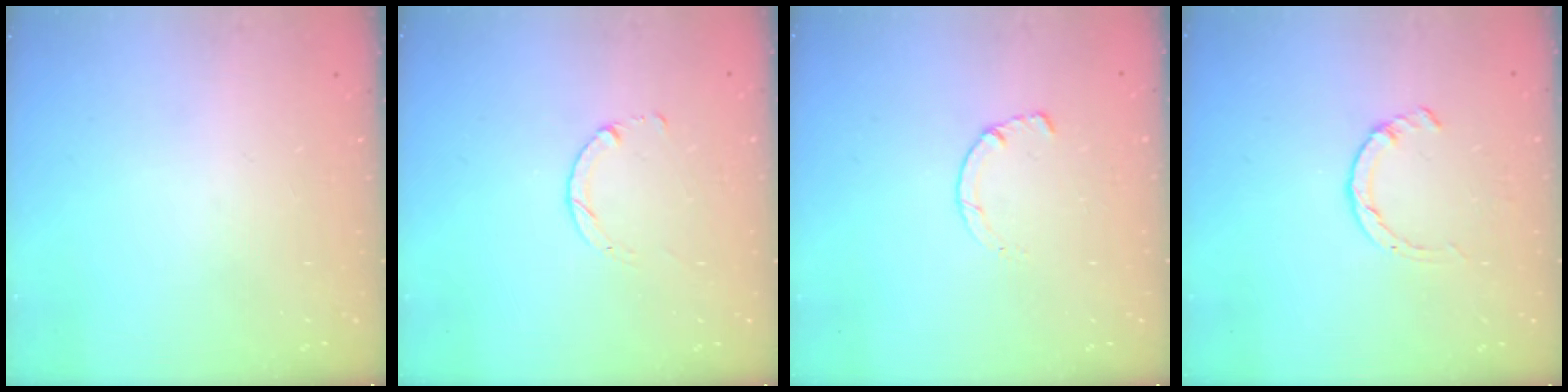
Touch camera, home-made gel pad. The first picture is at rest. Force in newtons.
{"total": 1.4, "press": 1.4, "slide": 0.2}
{"total": 1.4, "press": 1.4, "slide": 0.3}
{"total": 1.4, "press": 1.4, "slide": 0.3}